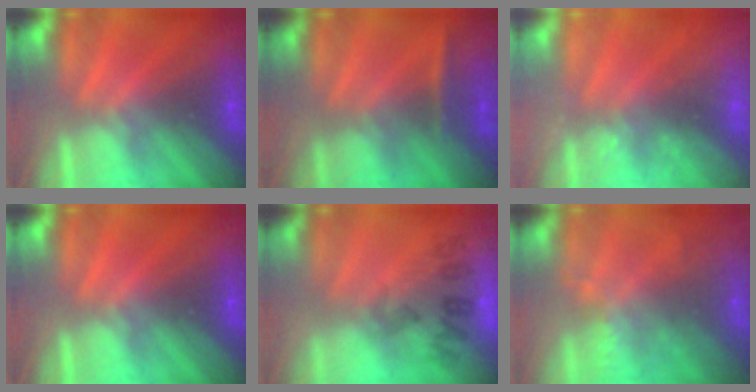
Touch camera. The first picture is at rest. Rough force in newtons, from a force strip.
{"total": 2.4}
{"total": 2.3}
{"total": 0.0}
{"total": 8.4}
{"total": 9.1}